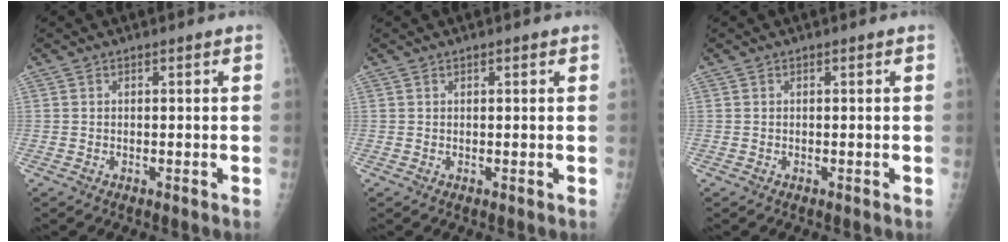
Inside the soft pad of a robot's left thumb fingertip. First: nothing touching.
{"total": 0.8, "force": [0.4, 0.2, 0.7], "torque": [-0.010, 0.001, 0.006]}
{"total": 0.0}